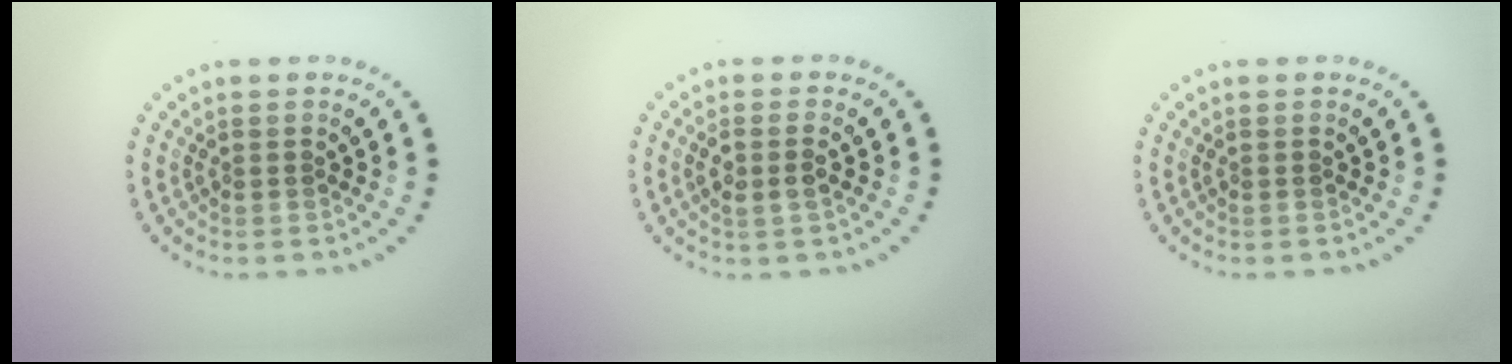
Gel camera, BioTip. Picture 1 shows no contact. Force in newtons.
{"total": 1.8, "press": 1.7, "slide": 0.6}
{"total": 0.0}